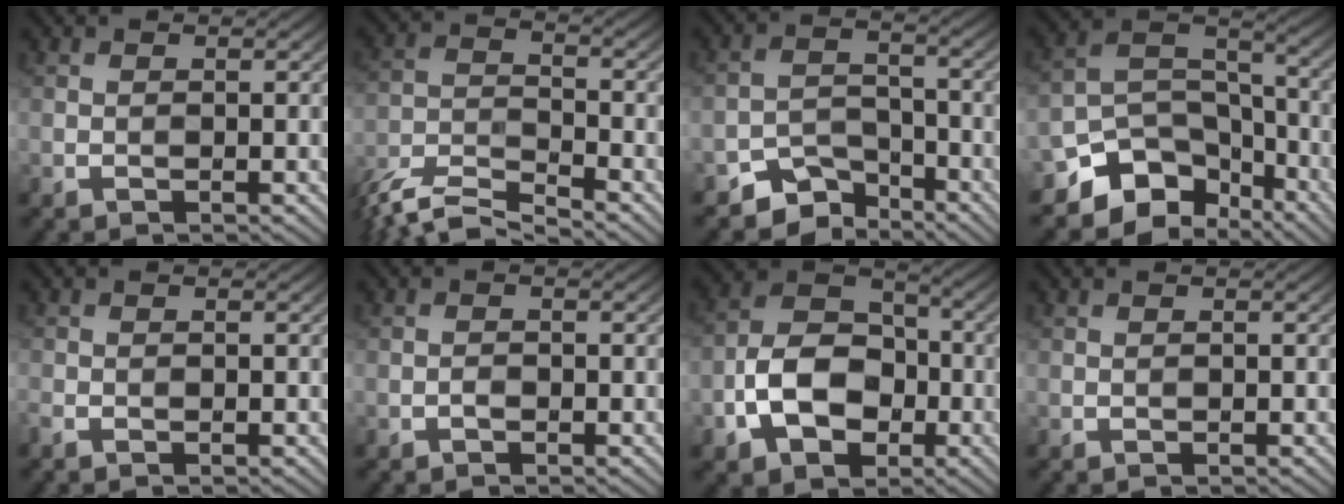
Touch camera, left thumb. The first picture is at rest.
{"total": 9.1, "force": [-7.9, 2.0, 4.0], "torque": [-0.088, -0.012, -0.159]}
{"total": 5.7, "force": [-4.6, 2.9, 1.7], "torque": [-0.023, -0.004, -0.090]}
{"total": 10.7, "force": [-7.6, 6.3, 4.3], "torque": [-0.078, -0.010, -0.139]}
{"total": 1.1, "force": [-0.9, 0.5, 0.5], "torque": [-0.015, -0.003, -0.019]}
{"total": 0.9, "force": [-0.6, 0.5, 0.5], "torque": [-0.008, 0.001, -0.012]}
{"total": 10.5, "force": [-3.5, 7.2, 6.7], "torque": [-0.138, -0.004, -0.076]}
{"total": 0.0}